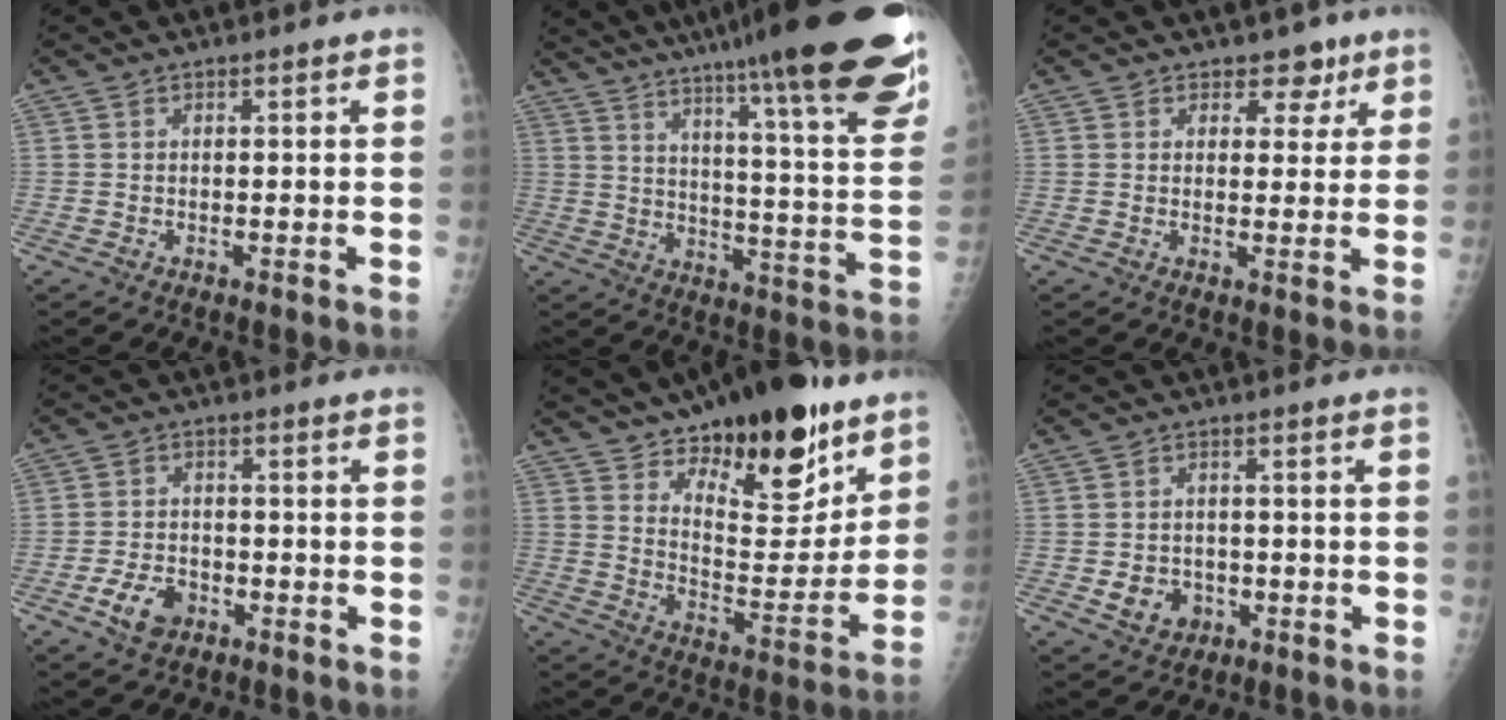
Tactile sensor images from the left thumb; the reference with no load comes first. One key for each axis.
{"total": 31.5, "fx": 23.3, "fy": 3.0, "fz": 21.0, "tx": -0.257, "ty": -0.105, "tz": 0.318}
{"total": 4.4, "fx": 2.9, "fy": 3.1, "fz": 1.3, "tx": 0.016, "ty": -0.013, "tz": 0.037}
{"total": 5.9, "fx": -2.9, "fy": 4.0, "fz": 3.3, "tx": -0.053, "ty": 0.015, "tz": -0.049}
{"total": 23.3, "fx": 15.5, "fy": 9.8, "fz": 14.5, "tx": -0.170, "ty": -0.083, "tz": 0.240}
{"total": 5.4, "fx": -1.6, "fy": 4.6, "fz": 2.3, "tx": -0.020, "ty": 0.009, "tz": -0.019}